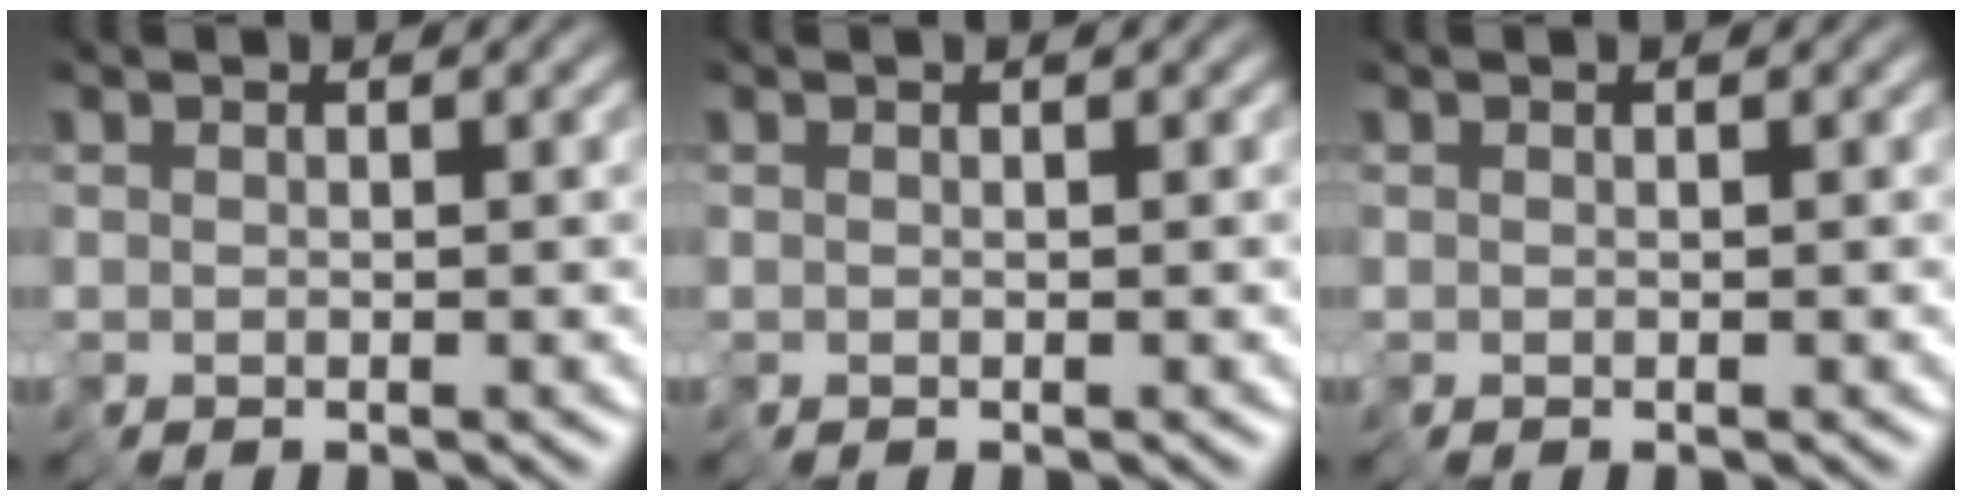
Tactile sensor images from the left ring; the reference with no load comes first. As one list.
[{"total": 0.0}, {"total": 0.0}]